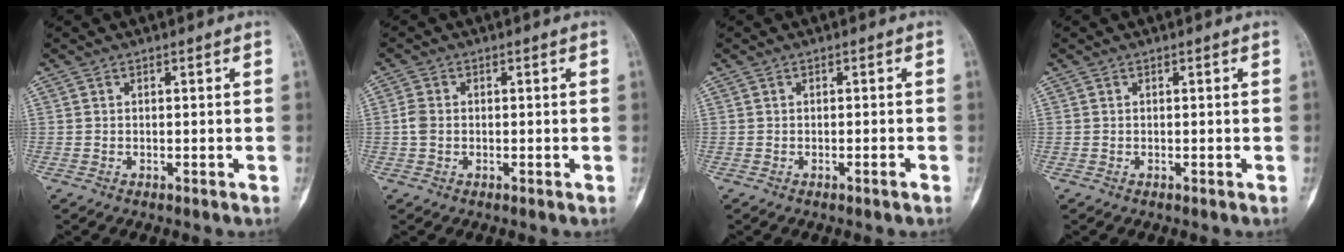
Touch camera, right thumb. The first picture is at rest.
{"total": 2.3, "force": [-0.2, 1.7, 1.5], "torque": [-0.036, 0.005, -0.008]}
{"total": 0.9, "force": [-0.6, 0.0, 0.6], "torque": [-0.015, 0.003, -0.007]}
{"total": 0.0}